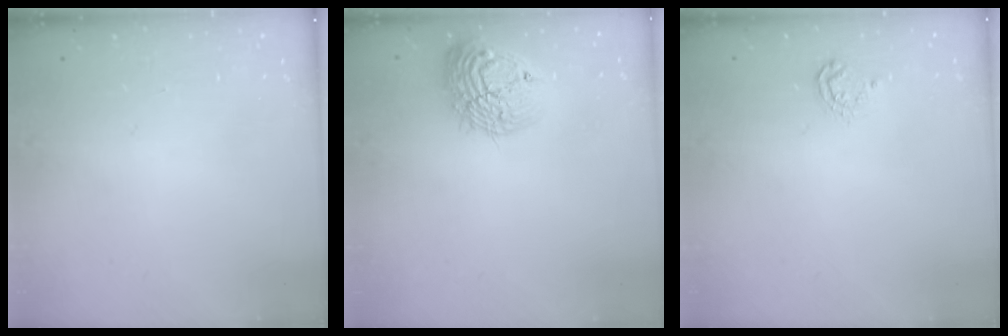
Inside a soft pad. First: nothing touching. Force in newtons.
{"total": 16.3, "press": 16.3, "slide": 1.2}
{"total": 5.6, "press": 5.6, "slide": 0.5}